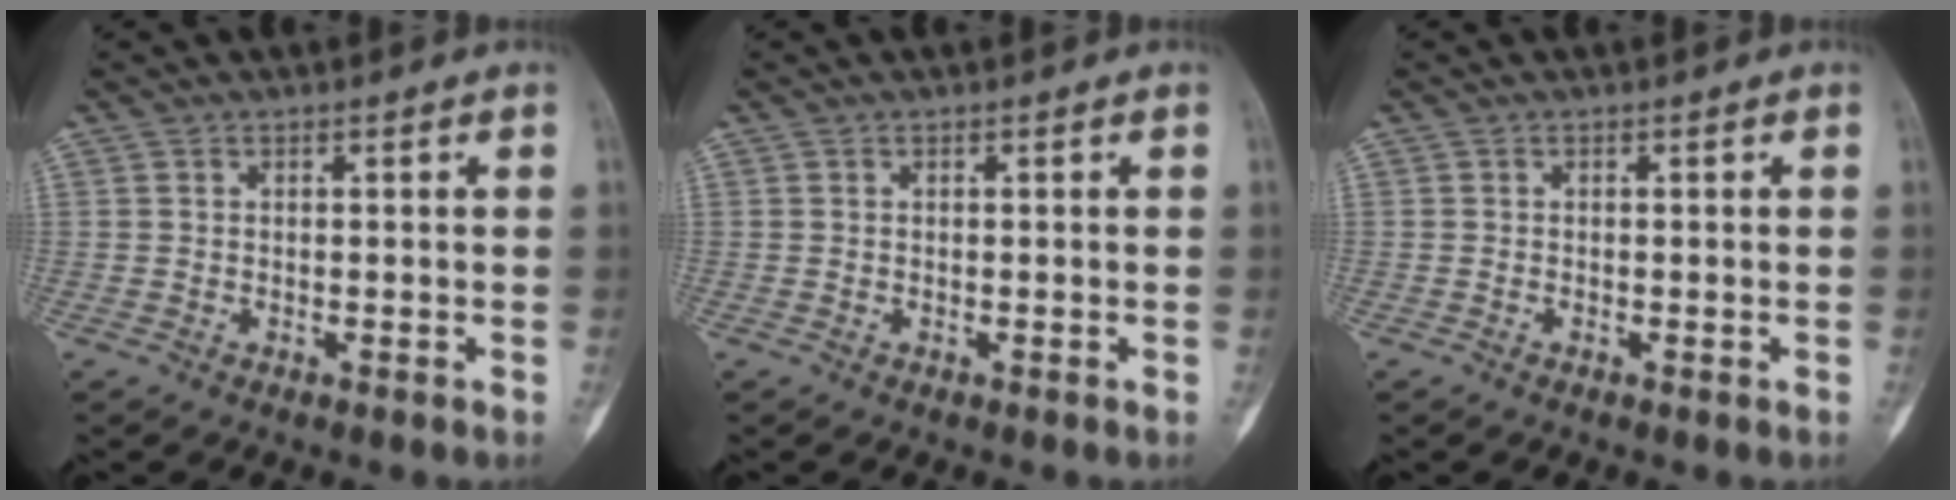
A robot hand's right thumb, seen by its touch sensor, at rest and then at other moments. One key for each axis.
{"total": 0.0}
{"total": 0.0}